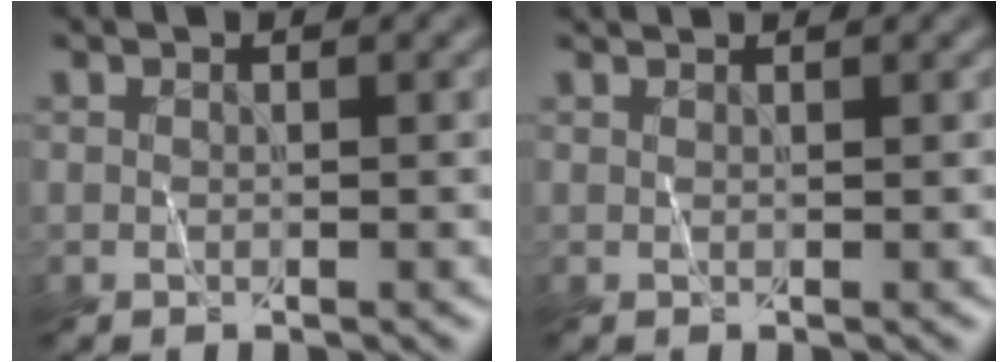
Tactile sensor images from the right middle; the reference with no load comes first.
{"total": 1.2, "force": [1.1, 0.3, 0.5], "torque": [-0.008, 0.000, 0.007]}